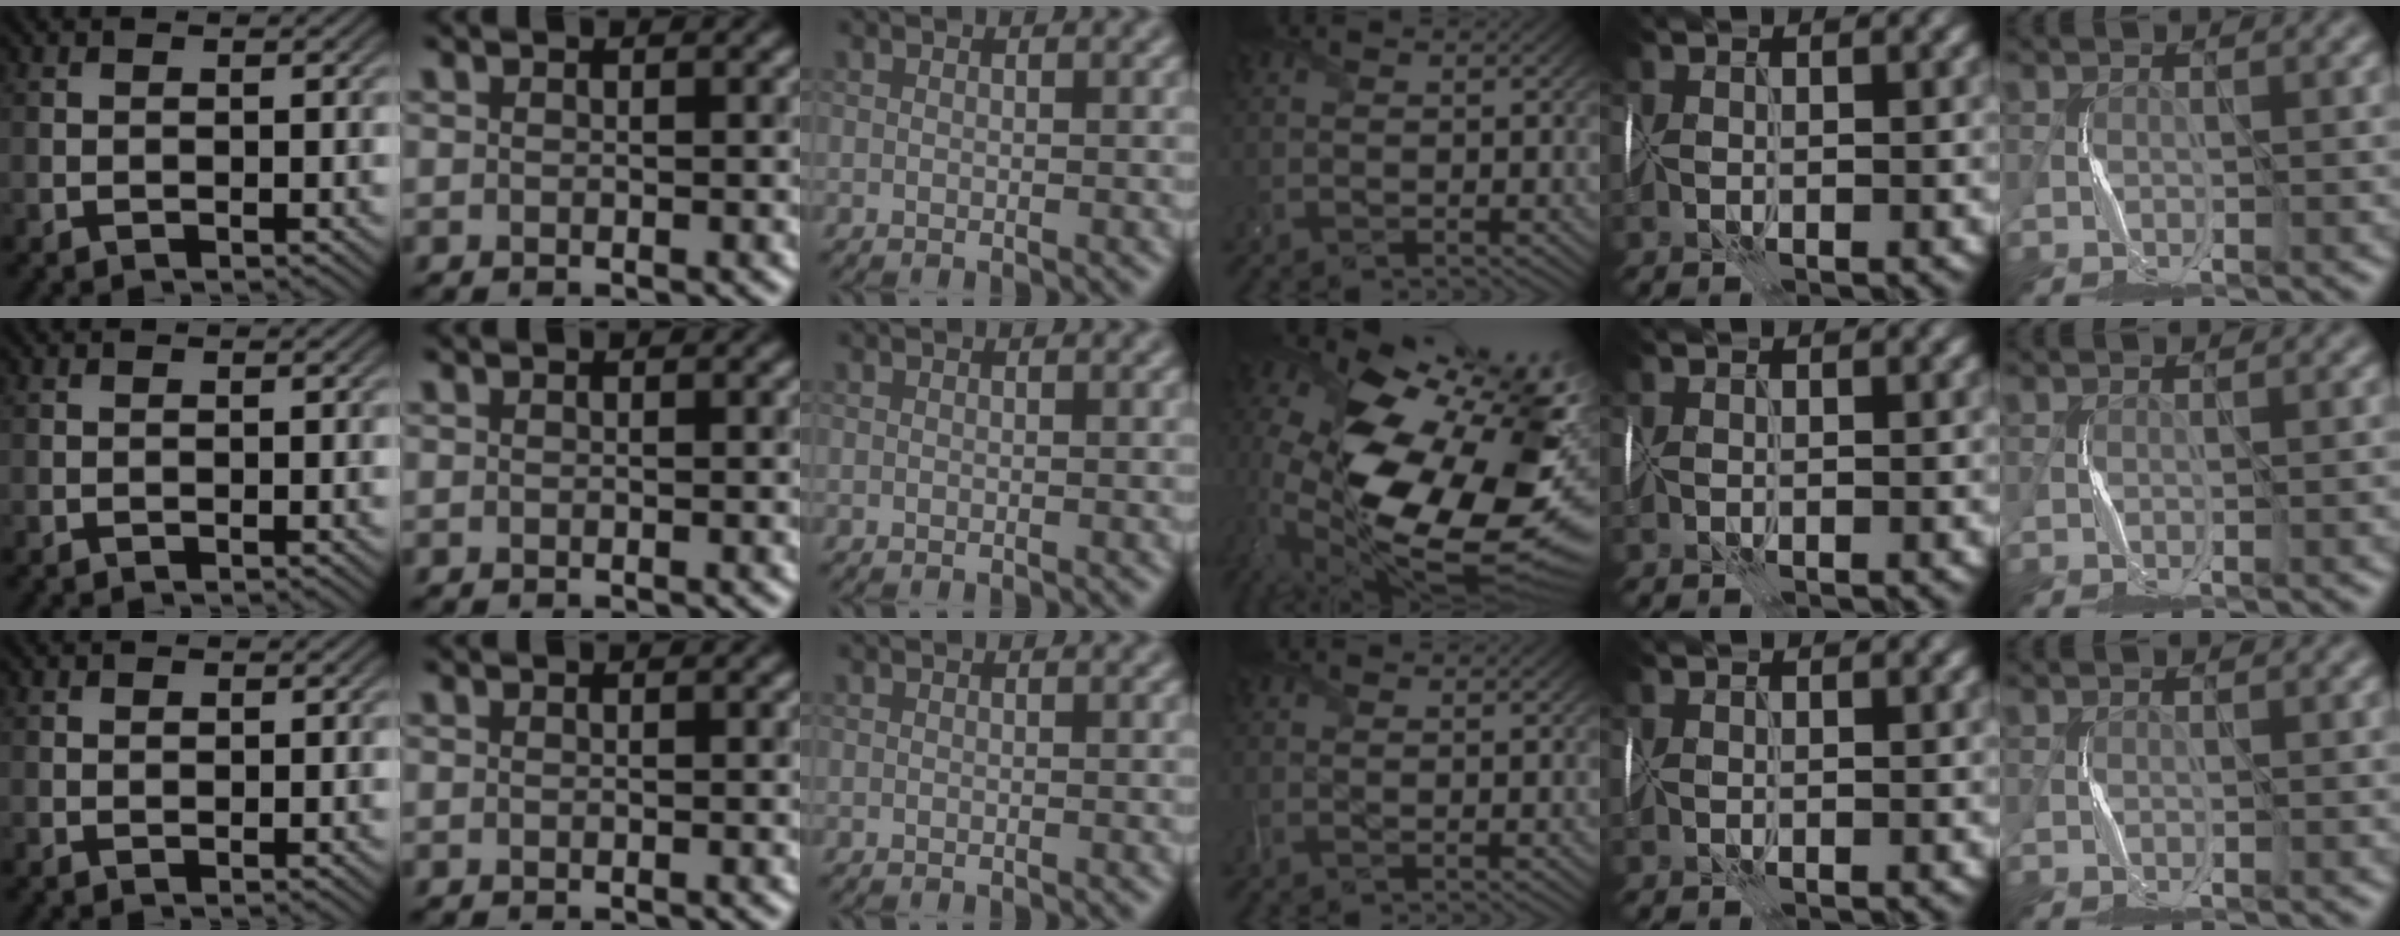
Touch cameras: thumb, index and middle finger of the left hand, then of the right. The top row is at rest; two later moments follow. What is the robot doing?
{"motion": "wrap", "object": "cellophane"}